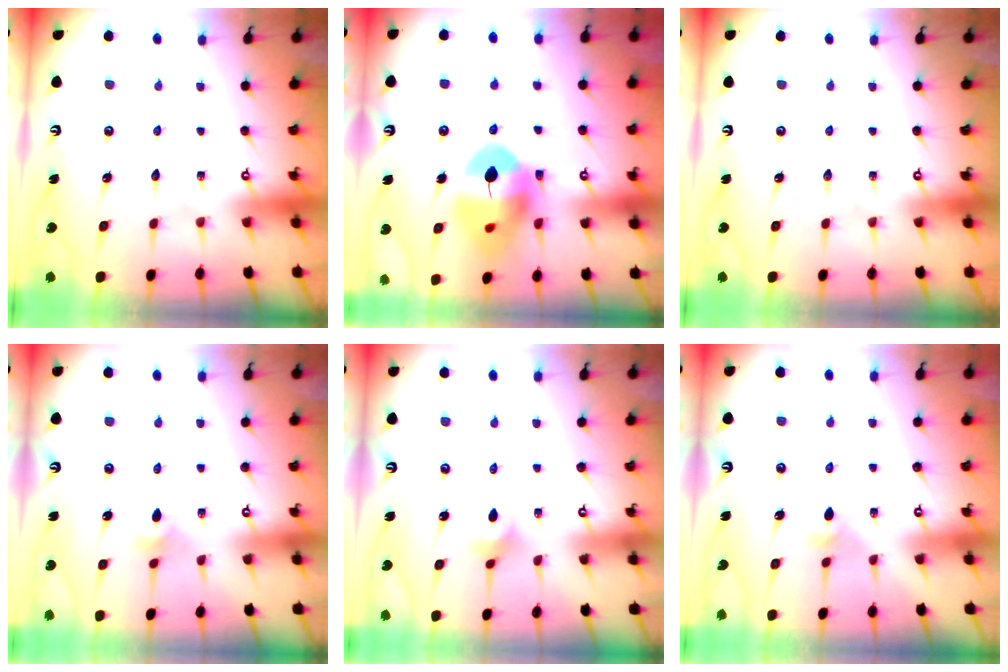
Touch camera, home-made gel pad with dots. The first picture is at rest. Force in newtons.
{"total": 13.3, "press": 13.2, "slide": 1.6}
{"total": 0.0}
{"total": 2.6, "press": 2.6, "slide": 0.5}
{"total": 2.9, "press": 2.9, "slide": 0.5}
{"total": 3.5, "press": 3.5, "slide": 0.7}